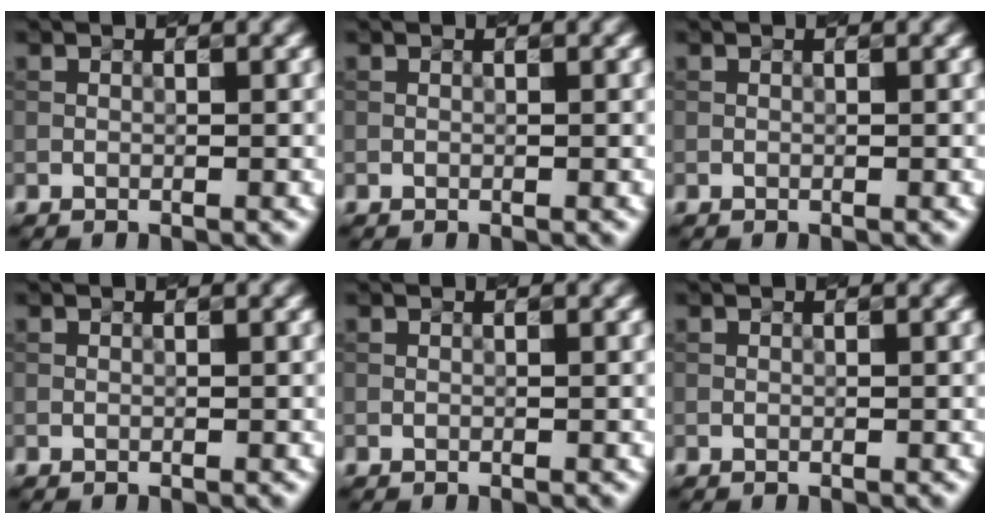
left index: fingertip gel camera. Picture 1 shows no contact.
{"total": 0.0}
{"total": 0.0}
{"total": 0.0}
{"total": 0.0}
{"total": 0.0}